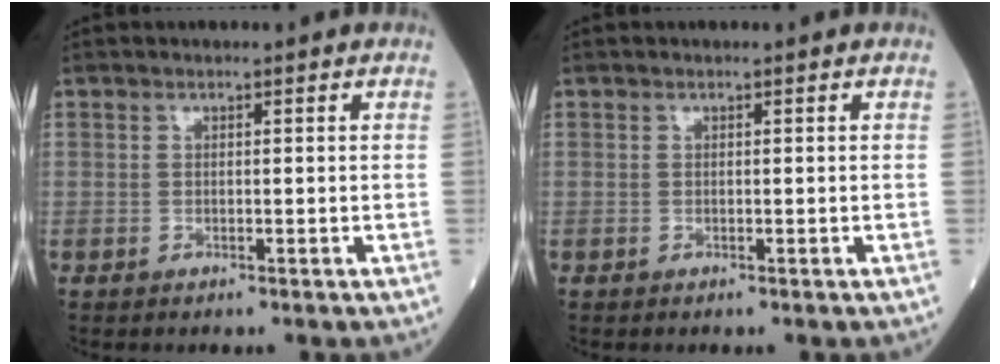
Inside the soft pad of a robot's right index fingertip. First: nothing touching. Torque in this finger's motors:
{"motor_torque": [0.04, 0.03, -0.06, -0.01]}